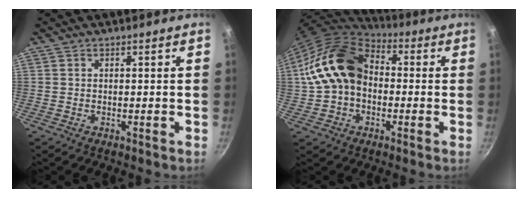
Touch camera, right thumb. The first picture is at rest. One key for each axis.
{"total": 16.1, "fx": 0.1, "fy": 12.0, "fz": 10.7, "tx": -0.165, "ty": 0.040, "tz": -0.008}